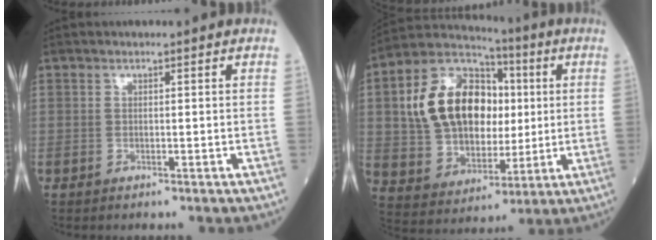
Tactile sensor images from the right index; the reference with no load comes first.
{"total": 17.5, "force": [2.9, 11.8, 12.7], "torque": [-0.255, 0.044, 0.053]}